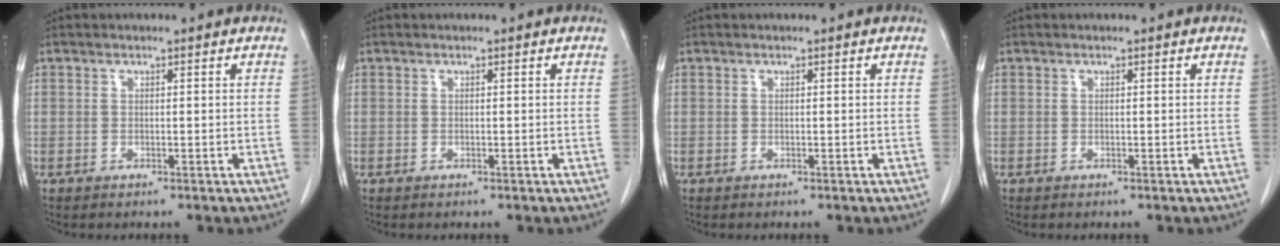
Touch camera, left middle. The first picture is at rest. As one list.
[{"total": 0.0}, {"total": 0.0}, {"total": 0.0}]